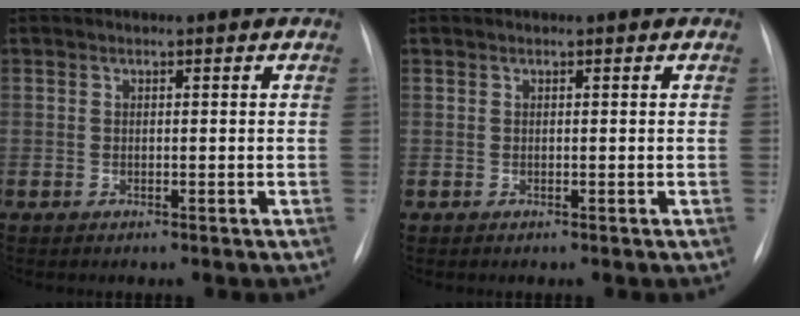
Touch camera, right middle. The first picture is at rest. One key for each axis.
{"total": 0.0}